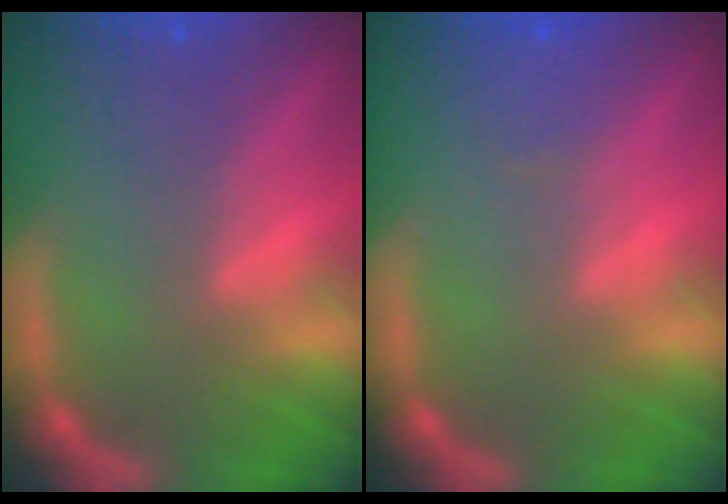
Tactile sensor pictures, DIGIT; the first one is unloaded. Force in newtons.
{"total": 1.4}